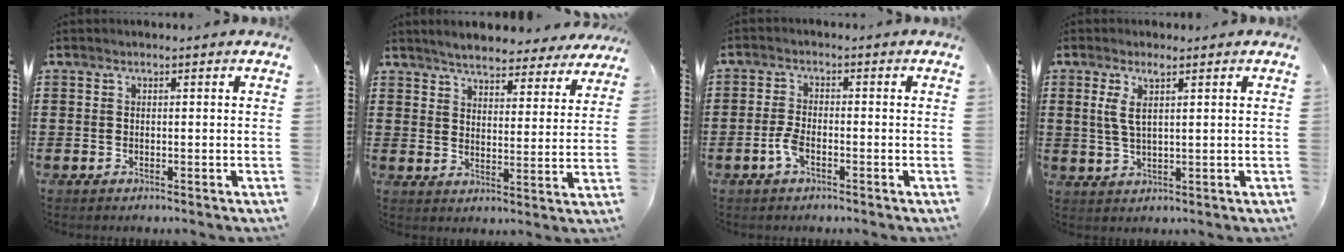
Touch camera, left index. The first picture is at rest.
{"total": 4.8, "force": [4.7, 0.0, 0.7], "torque": [-0.036, -0.027, 0.081]}
{"total": 3.2, "force": [-1.5, 1.1, 2.6], "torque": [-0.067, -0.003, -0.033]}
{"total": 3.5, "force": [1.5, 0.8, 3.1], "torque": [-0.073, -0.002, 0.023]}